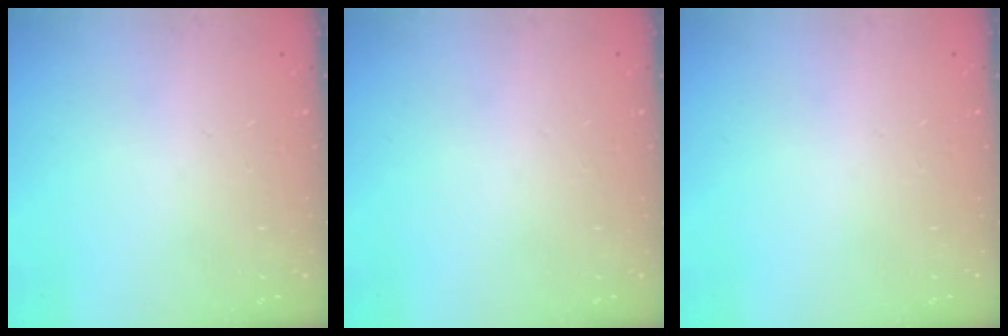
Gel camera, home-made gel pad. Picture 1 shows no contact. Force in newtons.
{"total": 0.0}
{"total": 0.0}